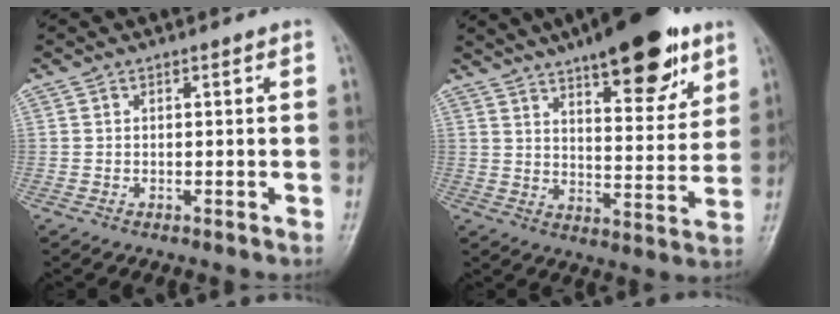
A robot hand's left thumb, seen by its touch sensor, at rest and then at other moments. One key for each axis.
{"total": 20.2, "fx": 12.6, "fy": 6.9, "fz": 14.3, "tx": -0.173, "ty": -0.048, "tz": 0.190}